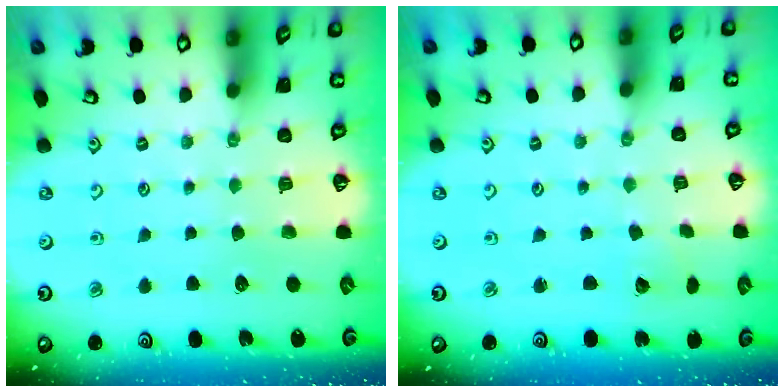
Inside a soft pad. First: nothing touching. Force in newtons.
{"total": 1.9, "press": 1.9, "slide": 0.0}